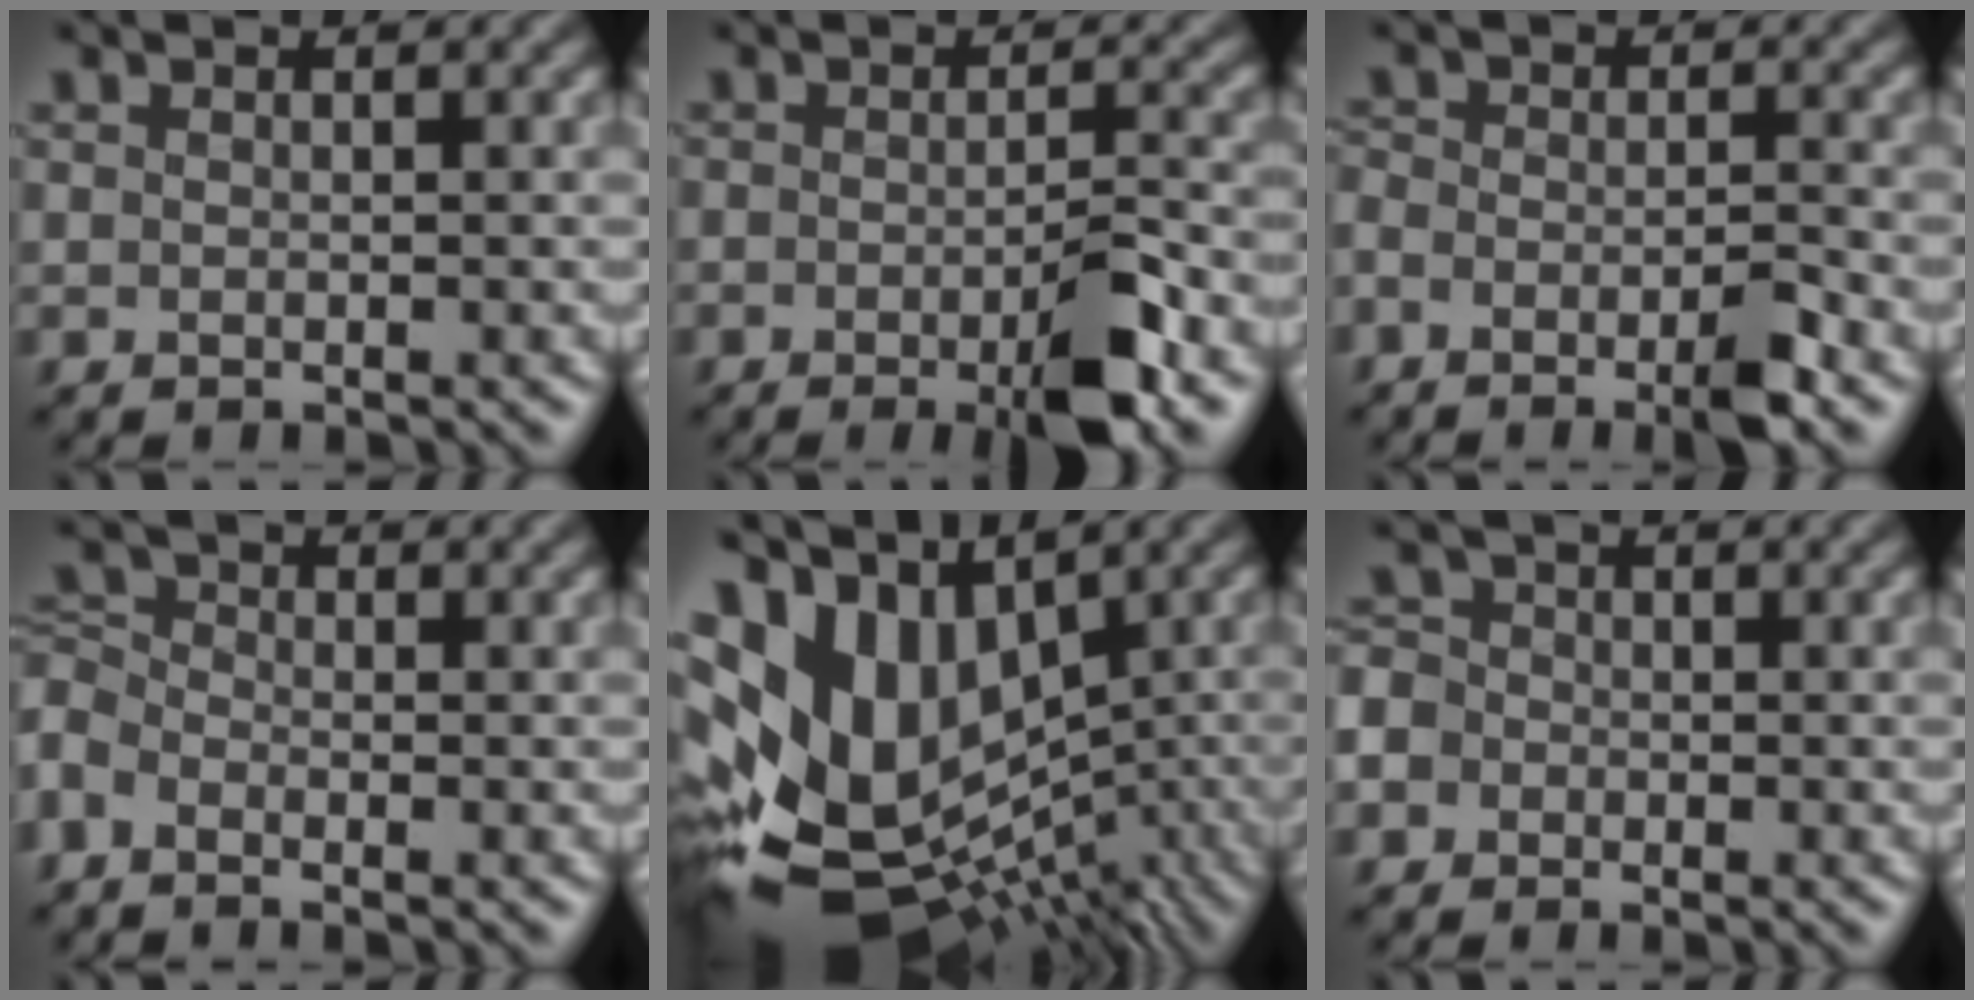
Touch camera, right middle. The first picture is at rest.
{"total": 4.3, "force": [-2.2, 0.7, 3.6], "torque": [-0.059, 0.003, -0.033]}
{"total": 3.2, "force": [-2.6, 0.4, 1.9], "torque": [-0.042, 0.003, -0.045]}
{"total": 1.9, "force": [-1.4, 1.0, 0.8], "torque": [-0.034, 0.007, -0.036]}
{"total": 13.1, "force": [1.8, 8.8, 9.5], "torque": [-0.199, 0.005, 0.070]}
{"total": 2.7, "force": [-1.3, 2.3, 0.2], "torque": [-0.004, 0.015, -0.034]}